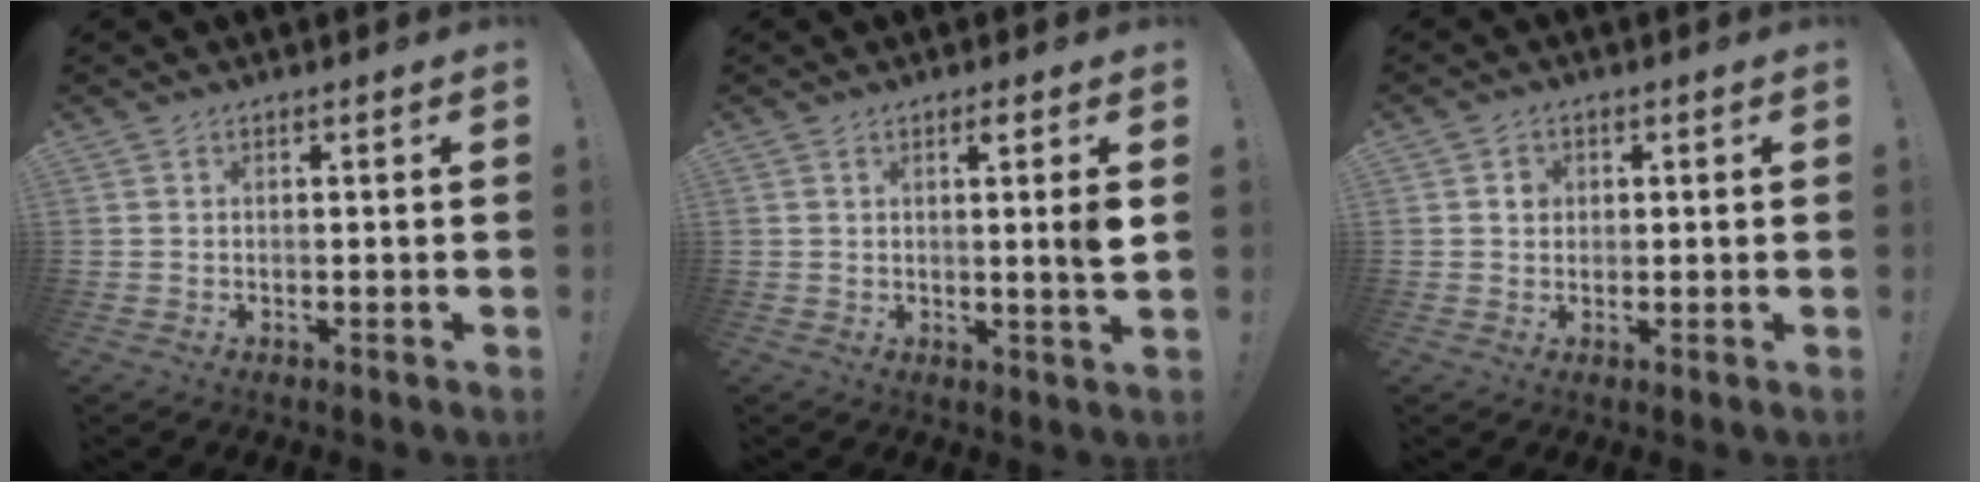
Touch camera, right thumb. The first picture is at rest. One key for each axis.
{"total": 5.0, "fx": 0.7, "fy": -0.8, "fz": 4.9, "tx": -0.072, "ty": -0.012, "tz": 0.004}
{"total": 2.6, "fx": 0.4, "fy": 2.4, "fz": 0.9, "tx": -0.005, "ty": 0.000, "tz": 0.004}